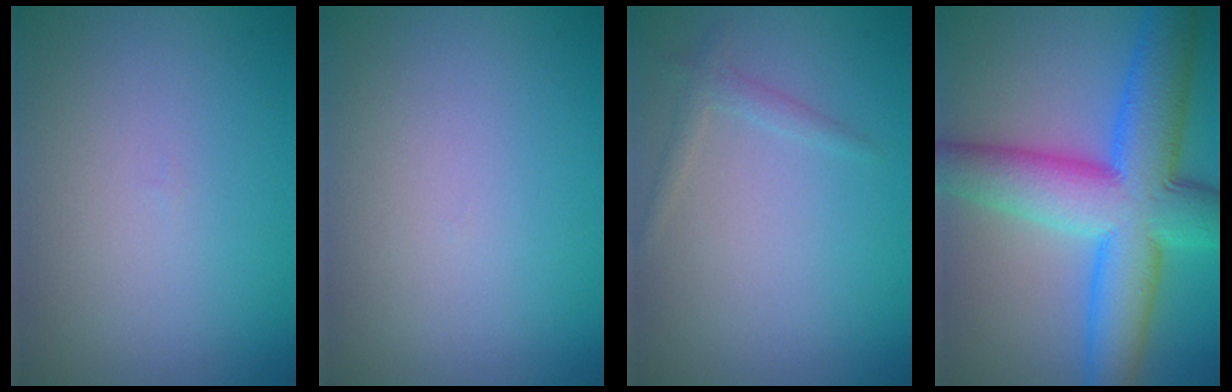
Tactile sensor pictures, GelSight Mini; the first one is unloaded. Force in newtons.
{"total": 0.0}
{"total": 1.2, "press": 1.2, "slide": 0.1}
{"total": 12.0, "press": 12.0, "slide": 0.1}